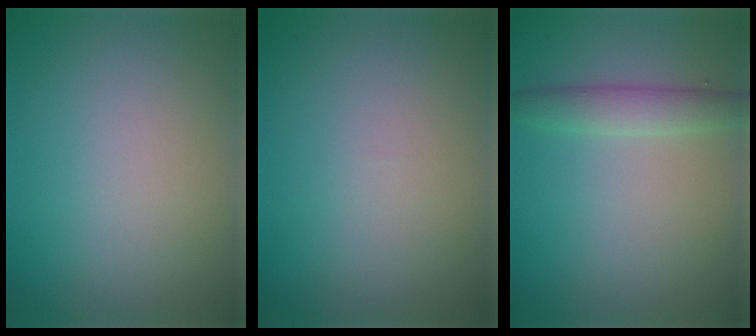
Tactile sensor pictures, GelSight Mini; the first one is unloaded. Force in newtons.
{"total": 0.0}
{"total": 2.5, "press": 2.5, "slide": 0.2}